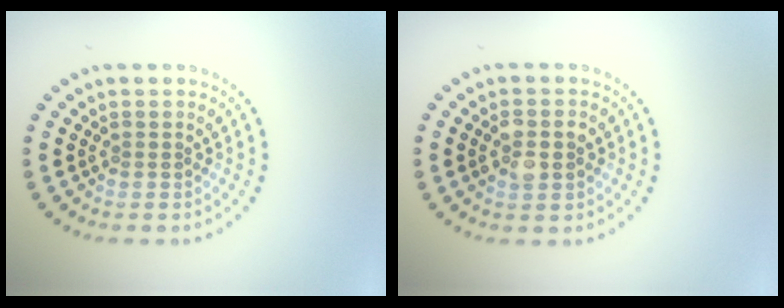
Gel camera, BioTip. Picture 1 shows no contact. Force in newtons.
{"total": 2.5, "press": 2.5, "slide": 0.2}